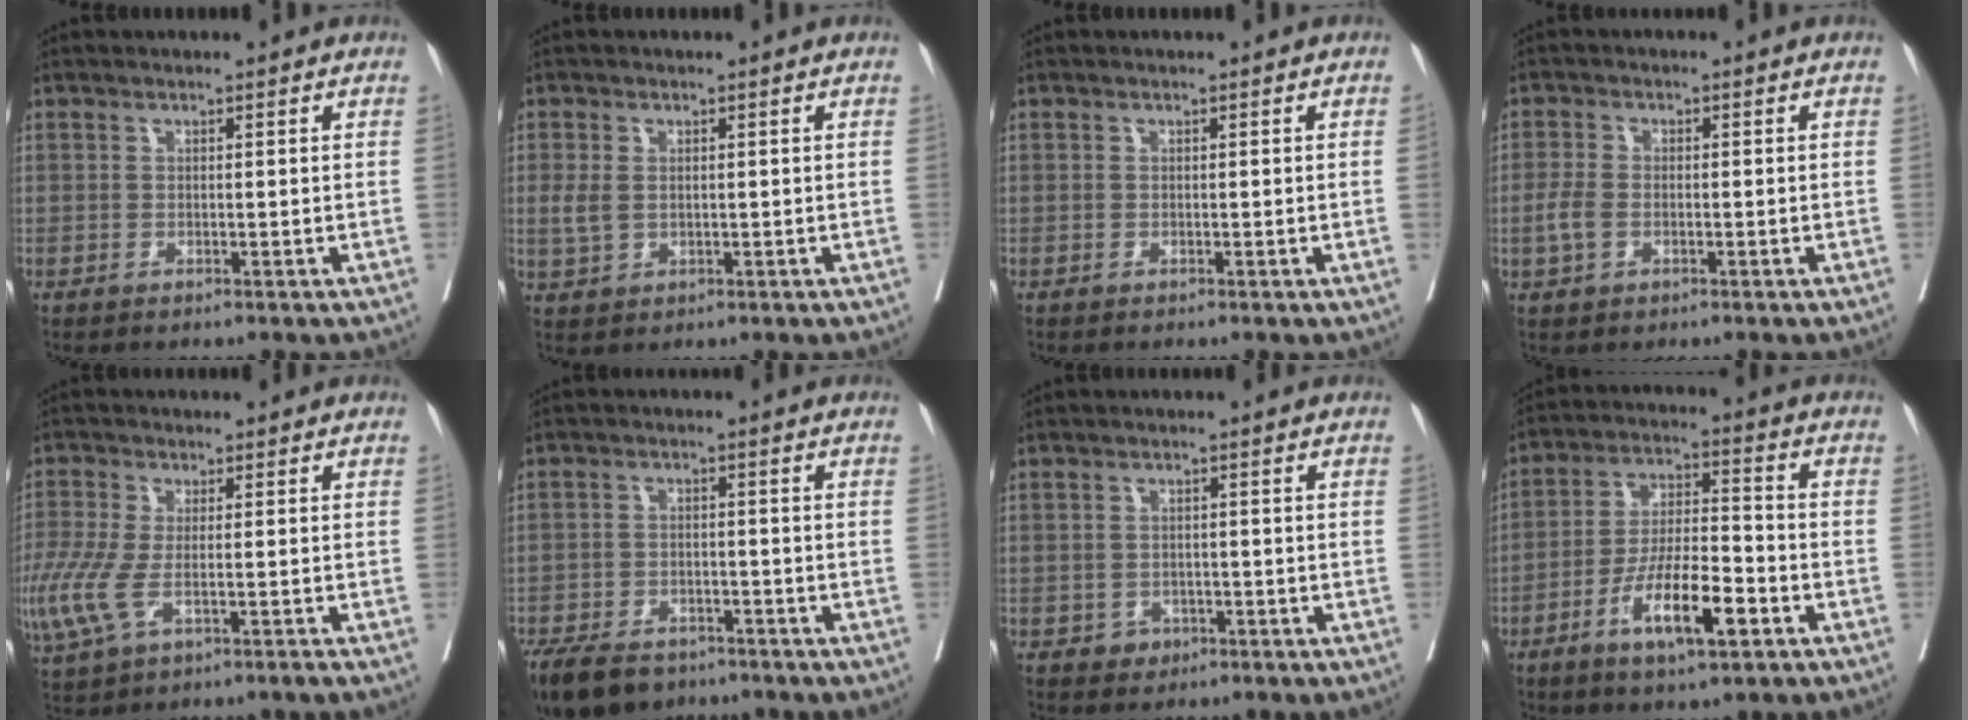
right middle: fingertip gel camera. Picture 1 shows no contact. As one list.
[{"total": 2.9, "force": [0.2, 1.9, 2.1], "torque": [-0.053, 0.000, 0.008]}, {"total": 0.6, "force": [0.0, -0.2, 0.5], "torque": [-0.008, 0.000, 0.000]}, {"total": 3.1, "force": [-0.8, 1.9, 2.3], "torque": [-0.059, 0.002, -0.018]}, {"total": 9.6, "force": [-3.5, 3.3, 8.3], "torque": [-0.204, -0.021, -0.064]}, {"total": 11.5, "force": [-8.4, 6.0, 5.0], "torque": [-0.109, -0.012, -0.131]}, {"total": 1.9, "force": [-1.0, 1.6, 0.4], "torque": [-0.002, 0.007, -0.012]}, {"total": 10.8, "force": [-5.2, 2.4, 9.2], "torque": [-0.172, -0.003, -0.093]}]